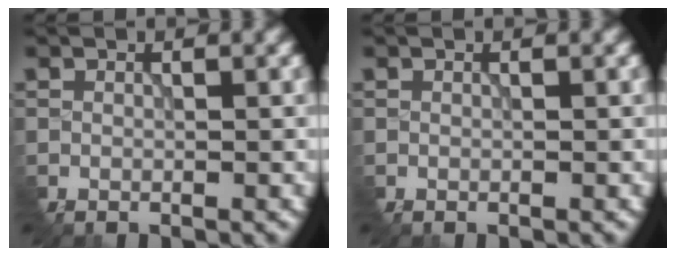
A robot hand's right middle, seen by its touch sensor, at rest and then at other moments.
{"total": 0.0}